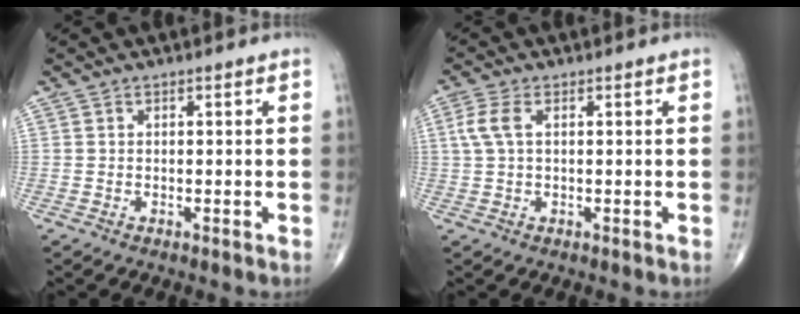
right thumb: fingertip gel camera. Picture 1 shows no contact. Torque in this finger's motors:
{"motor_torque": [-0.09, 0.10, 0.15, 0.04, 0.00]}